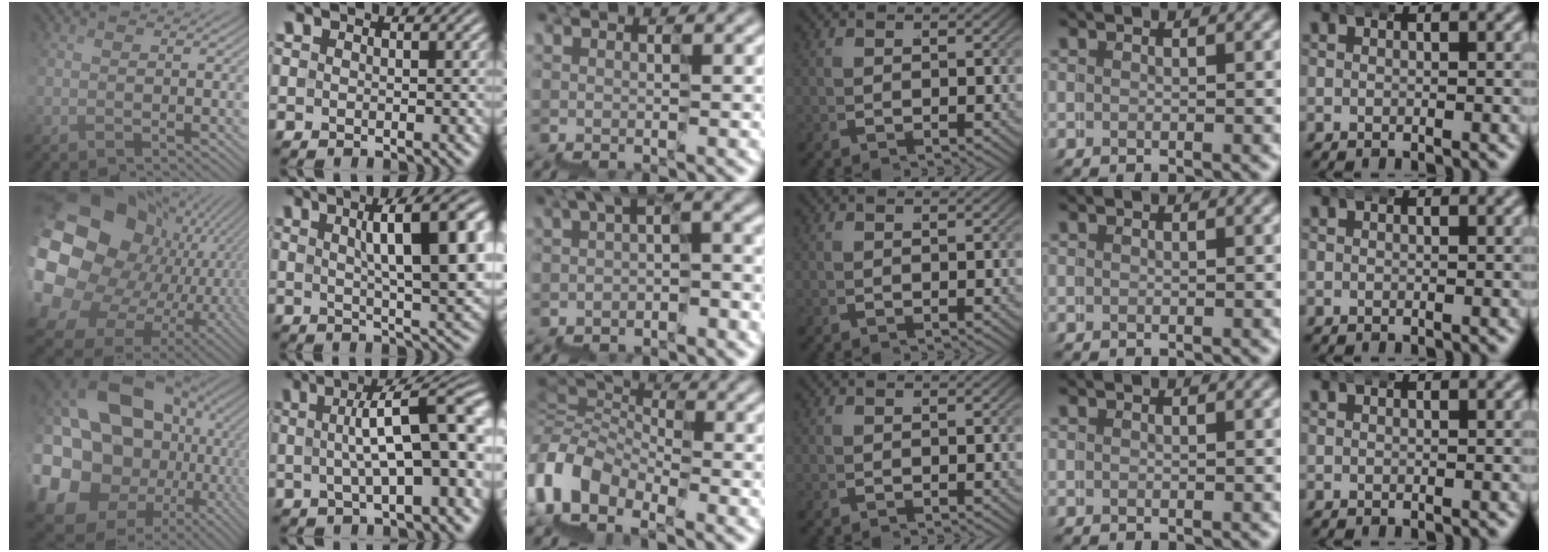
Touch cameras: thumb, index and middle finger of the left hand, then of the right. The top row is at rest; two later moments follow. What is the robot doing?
{"motion": "wrap", "object": "belt"}